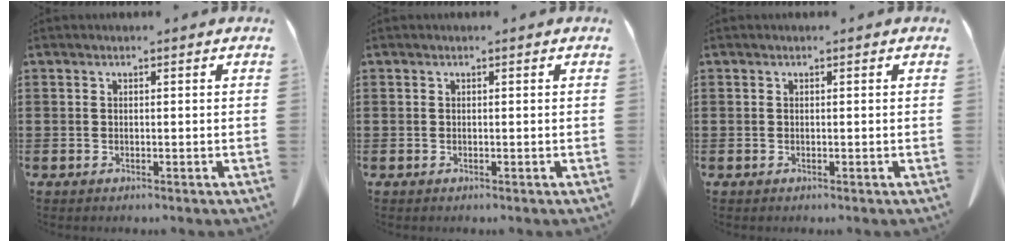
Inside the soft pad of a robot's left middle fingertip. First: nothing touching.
{"total": 0.0}
{"total": 0.0}